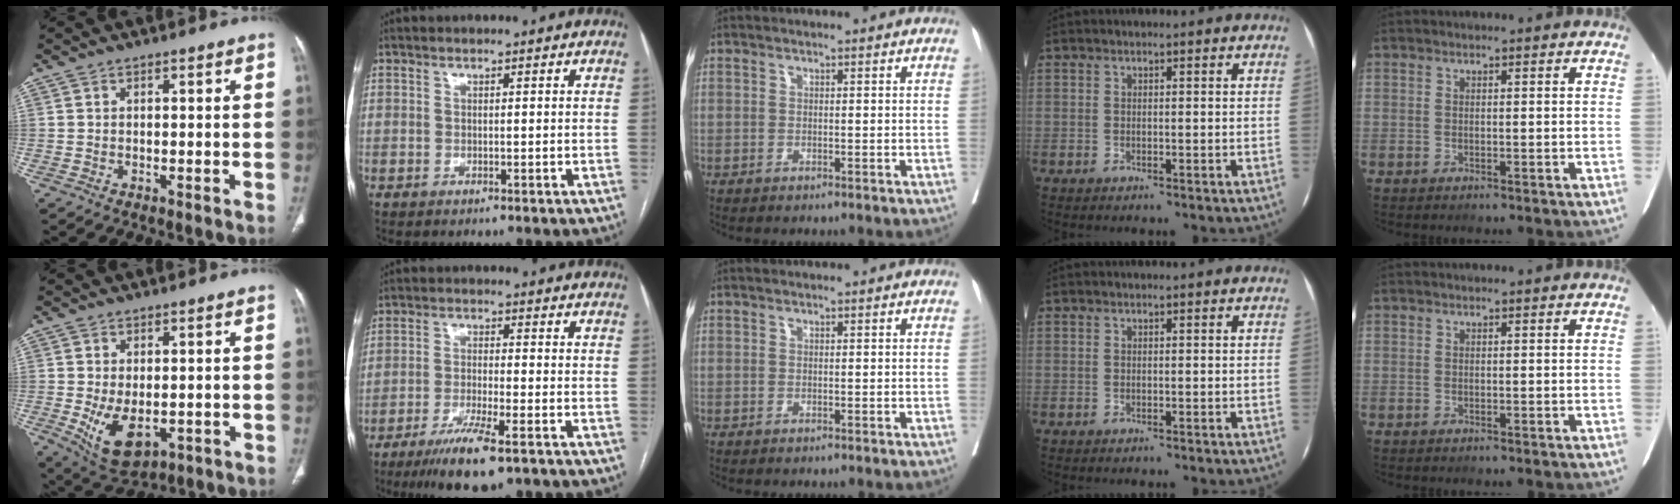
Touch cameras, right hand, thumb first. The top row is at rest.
{"thumb": {"total": 8.9, "force": [-1.9, 5.3, 7.0], "torque": [-0.116, -0.012, -0.011]}, "index": {"total": 9.3, "force": [-6.0, 1.0, 7.0], "torque": [-0.124, -0.022, -0.100]}}